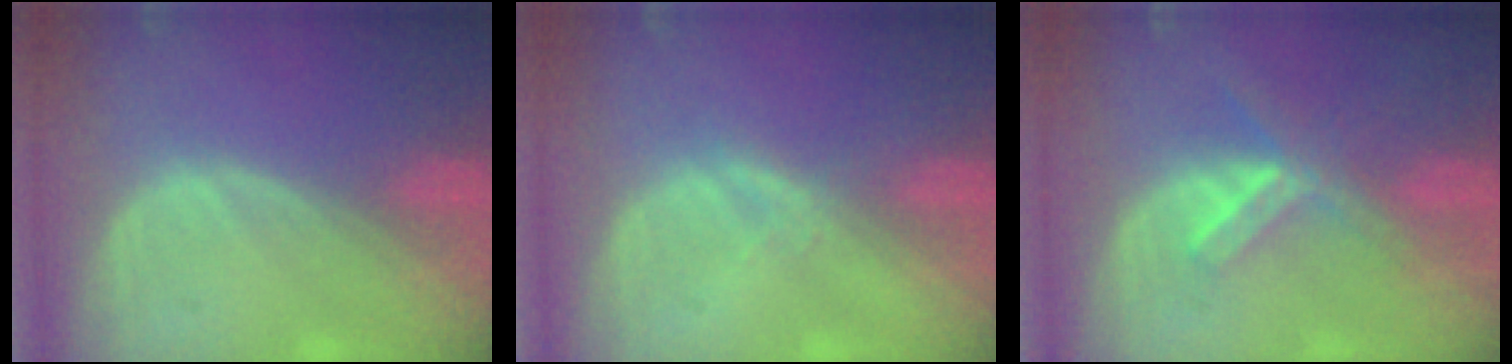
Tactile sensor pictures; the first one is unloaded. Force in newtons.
{"total": 1.3, "press": 1.3, "slide": 0.1}
{"total": 5.2, "press": 5.1, "slide": 1.0}